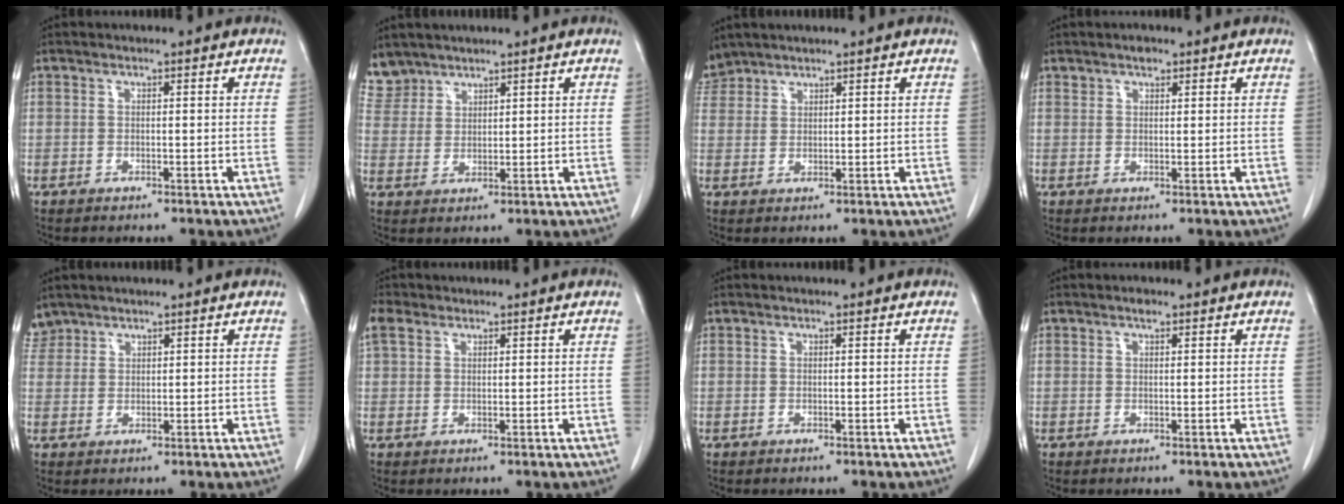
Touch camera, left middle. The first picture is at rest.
{"total": 4.6, "force": [4.2, 1.9, -0.4], "torque": [0.010, 0.006, 0.091]}
{"total": 3.5, "force": [3.3, 1.2, -0.3], "torque": [0.002, 0.011, 0.071]}
{"total": 1.4, "force": [1.1, 0.7, 0.6], "torque": [-0.013, 0.002, 0.016]}
{"total": 2.5, "force": [2.2, 1.0, -0.4], "torque": [0.008, 0.011, 0.045]}
{"total": 2.9, "force": [1.8, 1.9, 1.3], "torque": [-0.034, 0.018, 0.040]}
{"total": 0.0}
{"total": 0.9, "force": [0.6, 0.3, 0.5], "torque": [-0.013, 0.001, 0.011]}